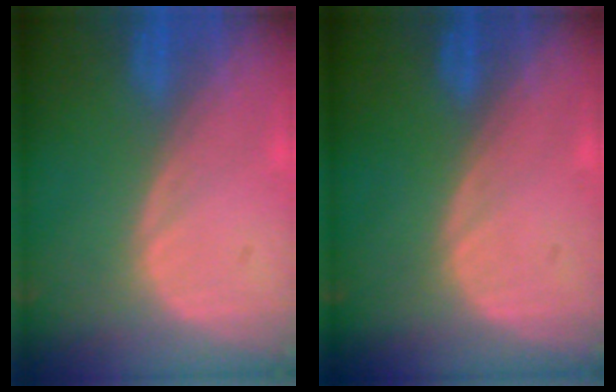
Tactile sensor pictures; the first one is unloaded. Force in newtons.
{"total": 0.0}